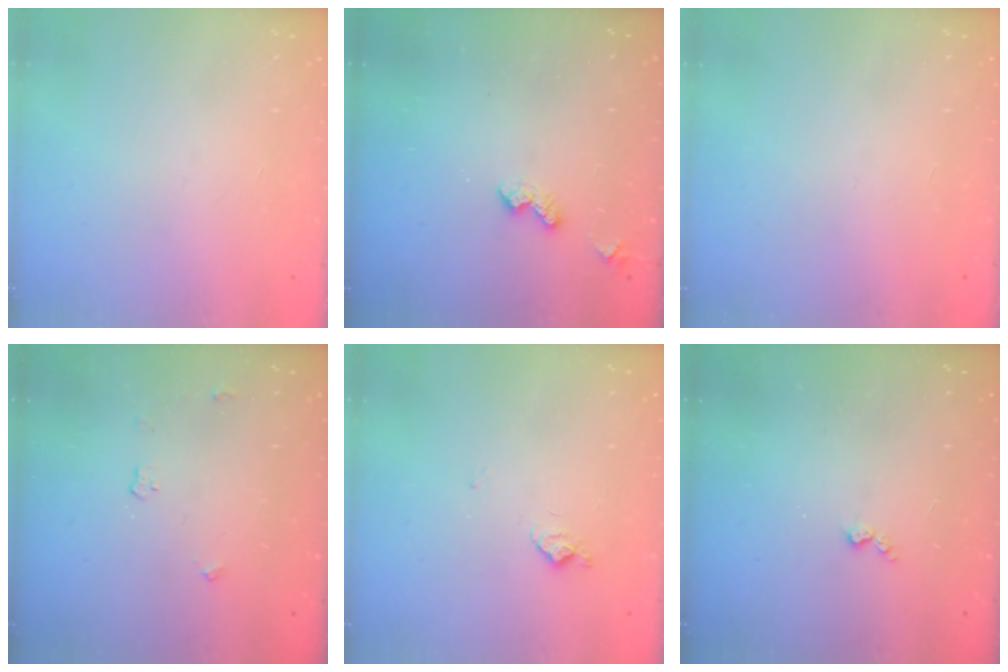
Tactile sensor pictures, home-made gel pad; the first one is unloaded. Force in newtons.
{"total": 4.3, "press": 4.2, "slide": 0.7}
{"total": 0.0}
{"total": 3.3, "press": 3.2, "slide": 0.4}
{"total": 6.7, "press": 6.6, "slide": 0.8}
{"total": 2.9, "press": 2.9, "slide": 0.5}